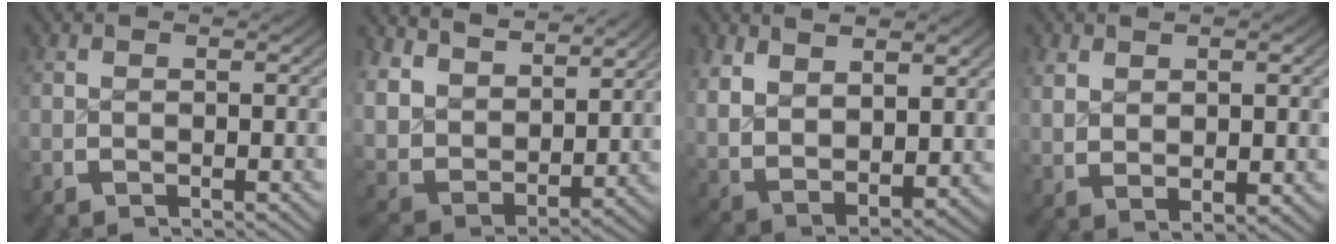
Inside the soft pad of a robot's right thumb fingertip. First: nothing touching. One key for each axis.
{"total": 9.8, "fx": 2.3, "fy": 7.3, "fz": 6.2, "tx": -0.171, "ty": -0.043, "tz": 0.056}
{"total": 9.6, "fx": 0.7, "fy": 7.1, "fz": 6.4, "tx": -0.162, "ty": -0.042, "tz": 0.036}
{"total": 3.1, "fx": 1.3, "fy": 1.6, "fz": 2.3, "tx": -0.038, "ty": -0.001, "tz": 0.033}